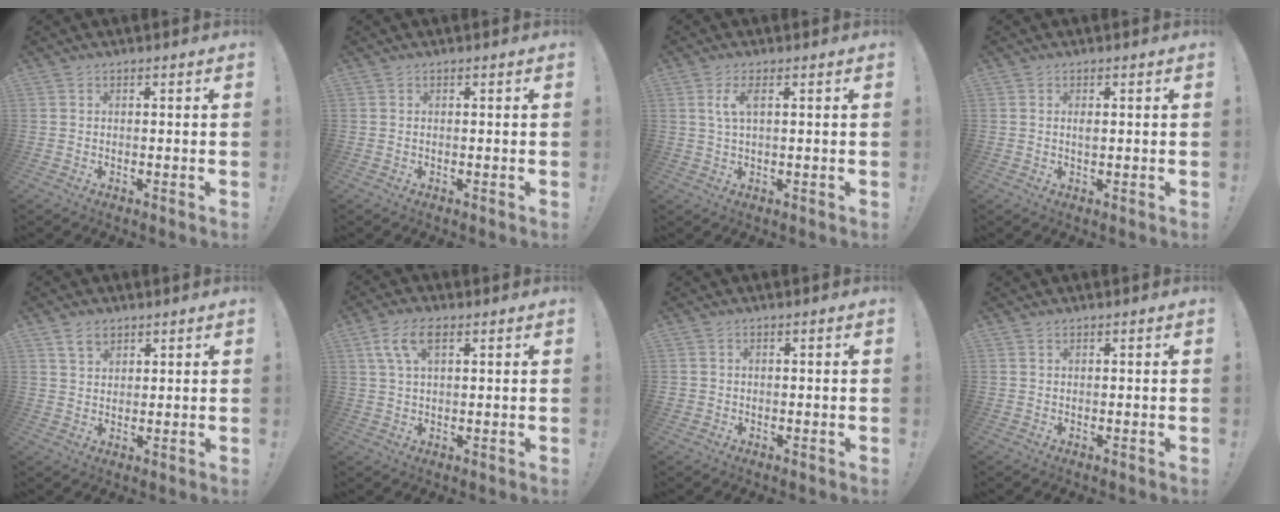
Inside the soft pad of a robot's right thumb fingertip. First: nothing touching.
{"total": 0.0}
{"total": 4.2, "force": [1.4, 1.2, 3.7], "torque": [-0.069, 0.001, 0.022]}
{"total": 1.0, "force": [0.2, 0.5, 0.8], "torque": [-0.011, 0.000, 0.002]}
{"total": 4.5, "force": [3.0, 2.8, 1.9], "torque": [-0.033, -0.007, 0.055]}
{"total": 7.6, "force": [3.1, 3.6, 5.9], "torque": [-0.120, 0.008, 0.057]}
{"total": 1.1, "force": [-0.2, 1.0, 0.2], "torque": [-0.005, 0.003, -0.004]}
{"total": 0.6, "force": [0.5, 0.2, 0.3], "torque": [0.000, -0.002, 0.008]}